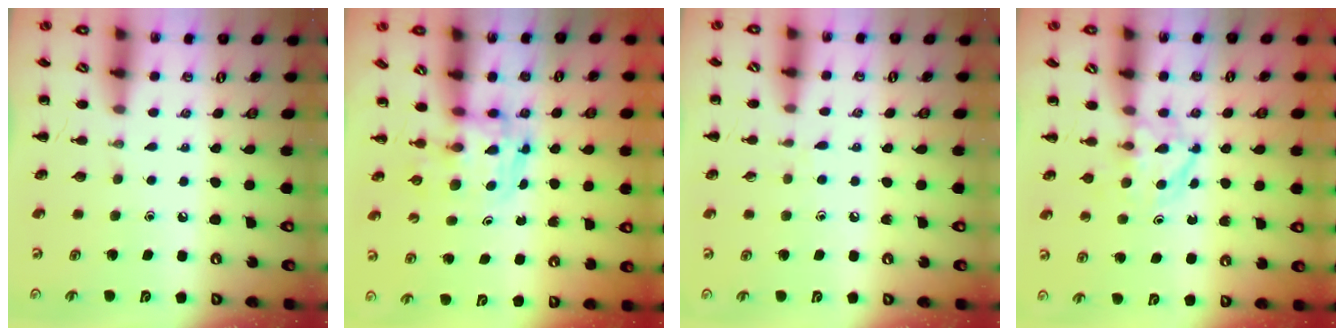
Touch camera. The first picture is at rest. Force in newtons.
{"total": 3.7, "press": 3.7, "slide": 0.6}
{"total": 5.1, "press": 4.8, "slide": 1.9}
{"total": 4.8, "press": 4.7, "slide": 0.8}